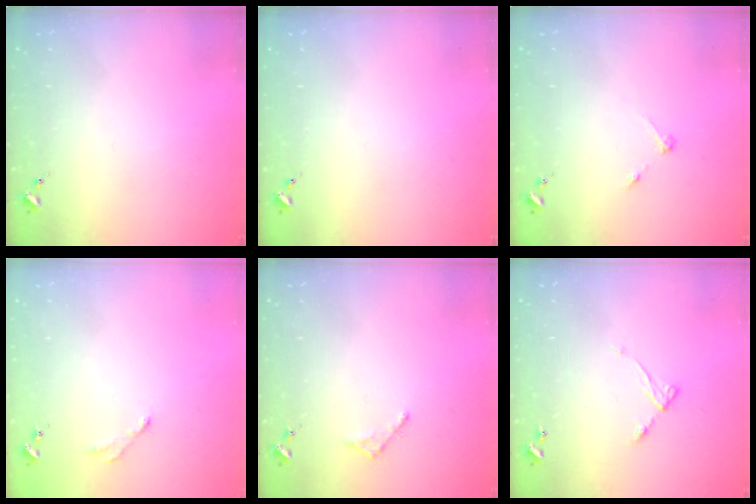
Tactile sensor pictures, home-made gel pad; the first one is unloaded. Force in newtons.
{"total": 0.0}
{"total": 2.7, "press": 2.7, "slide": 0.3}
{"total": 2.5, "press": 2.5, "slide": 0.3}
{"total": 2.5, "press": 2.5, "slide": 0.2}
{"total": 6.5, "press": 6.5, "slide": 0.5}